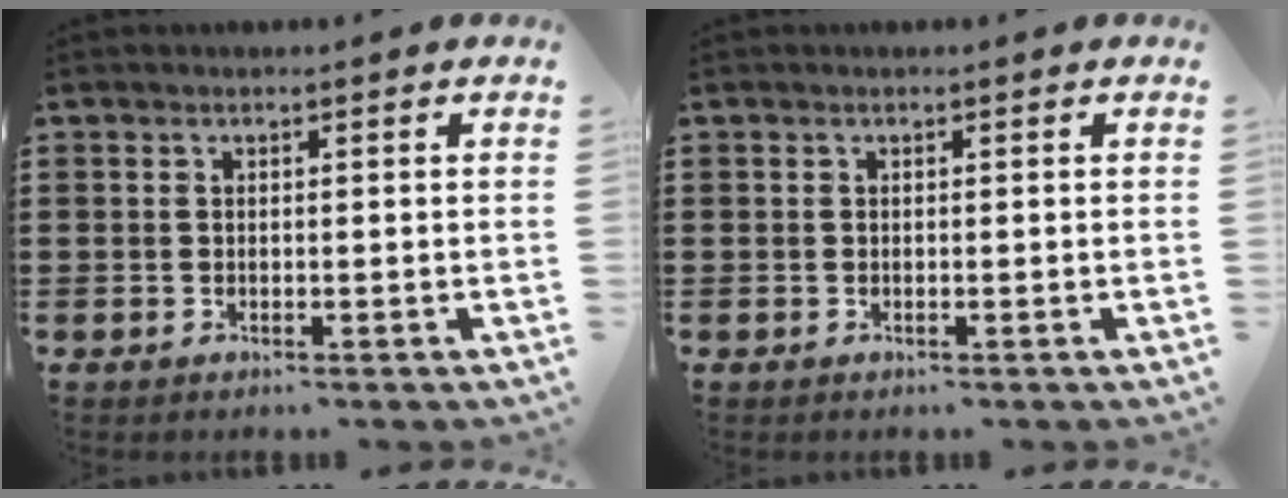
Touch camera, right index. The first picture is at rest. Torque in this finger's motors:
{"motor_torque": [0.67, 0.73, 0.00, 0.00]}